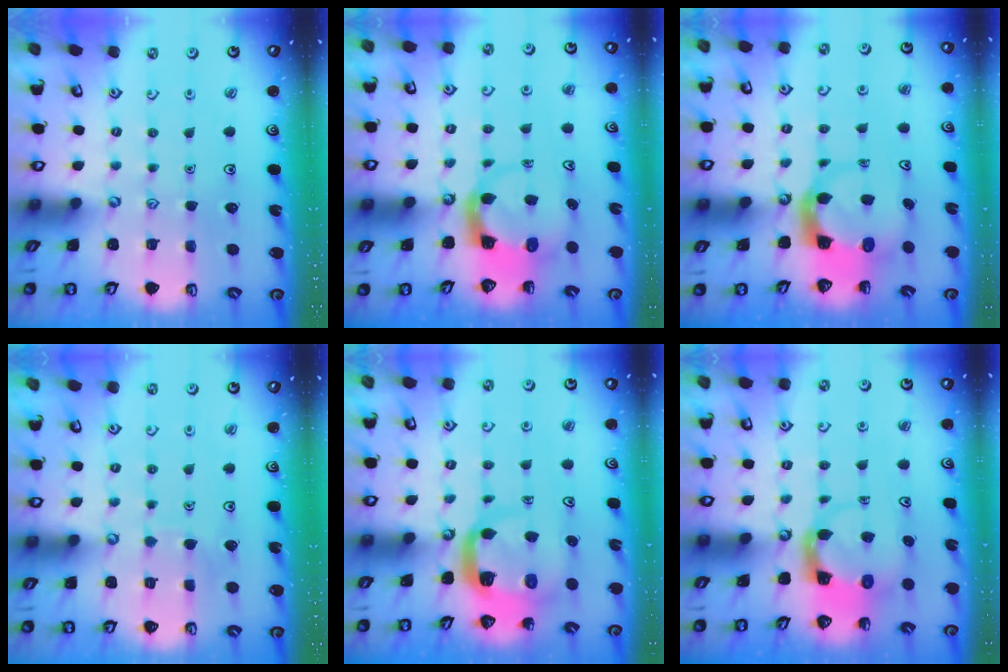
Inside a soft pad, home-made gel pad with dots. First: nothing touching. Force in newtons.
{"total": 4.0, "press": 3.9, "slide": 0.6}
{"total": 5.1, "press": 5.0, "slide": 0.7}
{"total": 3.0, "press": 3.0, "slide": 0.1}
{"total": 5.7, "press": 5.7, "slide": 0.8}
{"total": 3.9, "press": 3.9, "slide": 0.4}